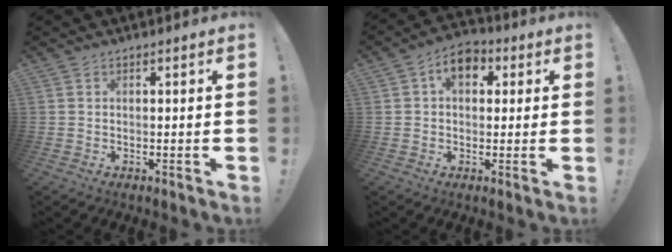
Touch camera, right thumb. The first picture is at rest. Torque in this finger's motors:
{"motor_torque": [0.65, 1.76, 0.39, -0.22, 0.01]}